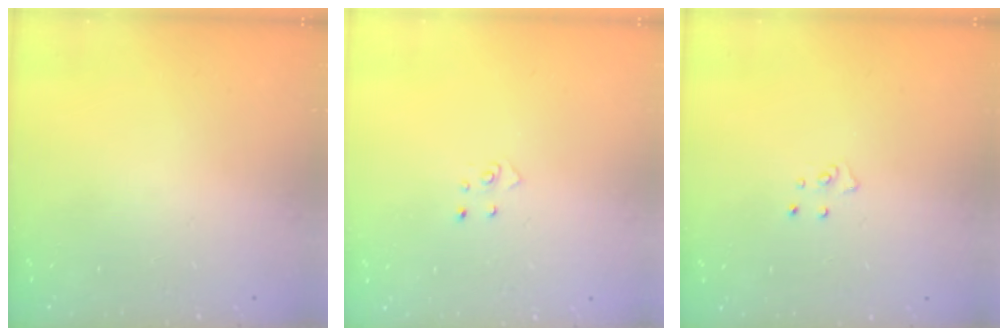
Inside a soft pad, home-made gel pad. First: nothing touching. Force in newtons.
{"total": 2.6, "press": 2.6, "slide": 0.3}
{"total": 4.1, "press": 4.1, "slide": 0.4}